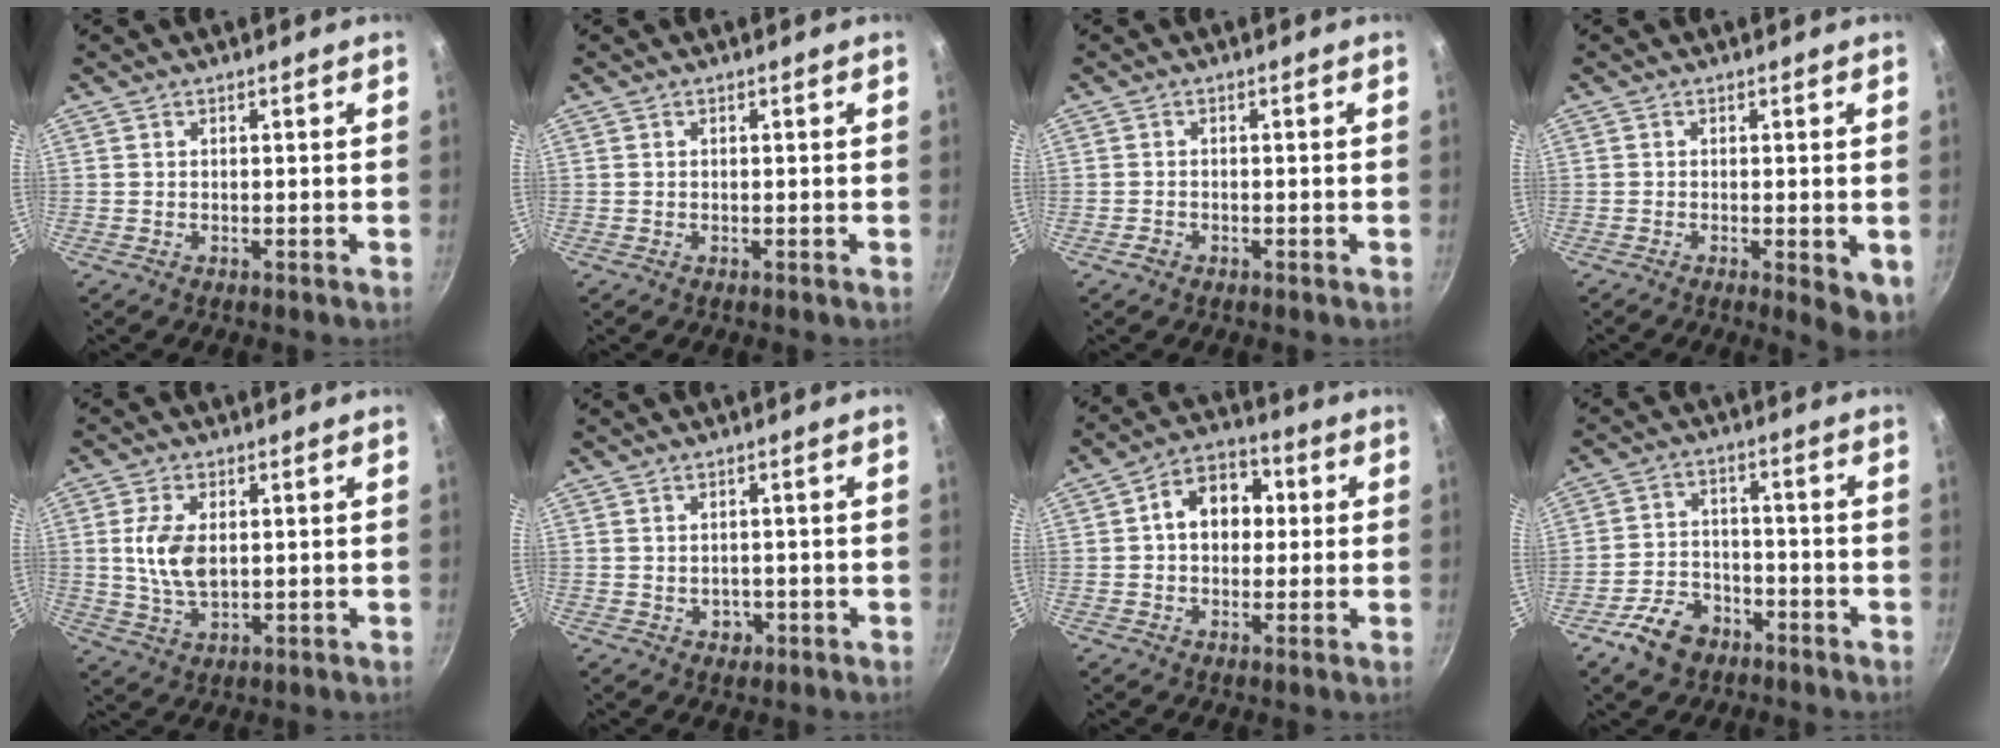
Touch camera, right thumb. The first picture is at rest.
{"total": 0.0}
{"total": 1.2, "force": [-0.8, 0.8, 0.5], "torque": [-0.012, 0.009, -0.015]}
{"total": 5.7, "force": [-1.4, 1.8, 5.3], "torque": [-0.061, -0.007, -0.016]}
{"total": 7.9, "force": [0.9, 4.4, 6.5], "torque": [-0.126, -0.007, 0.019]}
{"total": 2.2, "force": [-0.5, 1.8, 1.1], "torque": [-0.012, 0.002, 0.000]}
{"total": 10.5, "force": [1.3, 7.8, 6.9], "torque": [-0.063, 0.023, 0.005]}
{"total": 8.6, "force": [-5.2, 5.6, 4.0], "torque": [-0.060, 0.042, -0.092]}